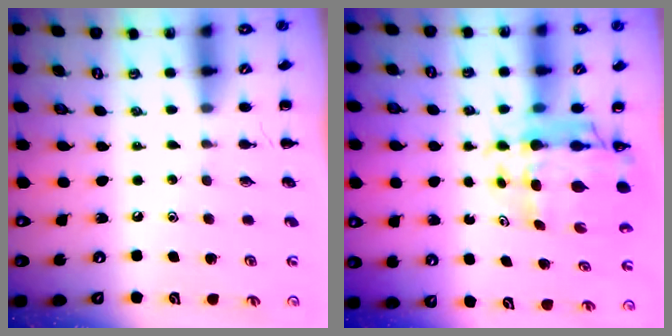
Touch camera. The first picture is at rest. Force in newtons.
{"total": 9.6, "press": 9.1, "slide": 3.2}